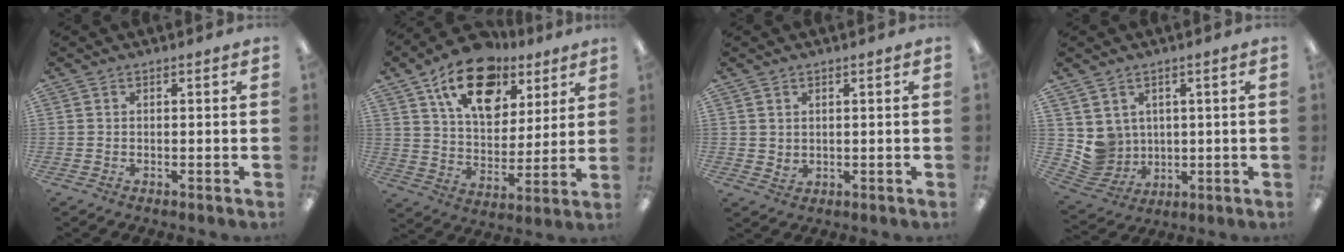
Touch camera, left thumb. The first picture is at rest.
{"total": 17.9, "force": [10.8, 10.6, 9.6], "torque": [-0.146, -0.050, 0.190]}
{"total": 1.7, "force": [1.3, 1.0, 0.4], "torque": [-0.001, -0.004, 0.023]}
{"total": 6.5, "force": [2.5, 6.0, 0.3], "torque": [-0.033, -0.019, 0.057]}